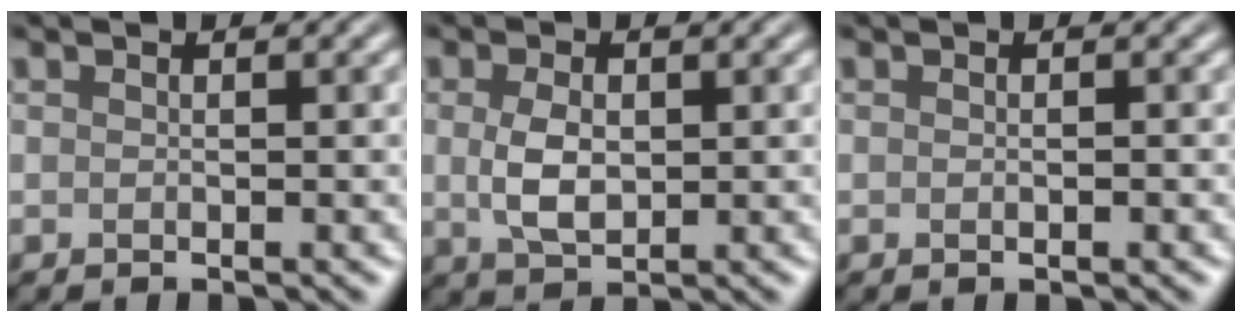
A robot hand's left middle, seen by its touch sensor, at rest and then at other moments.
{"total": 3.2, "force": [0.3, 2.0, 2.5], "torque": [-0.058, 0.002, 0.007]}
{"total": 1.3, "force": [0.2, 0.7, 1.1], "torque": [0.003, 0.006, -0.010]}